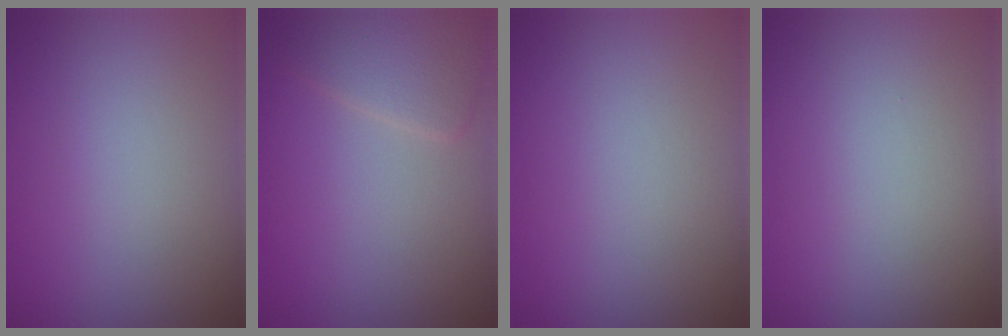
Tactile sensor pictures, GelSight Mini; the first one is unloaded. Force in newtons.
{"total": 2.7, "press": 2.7, "slide": 0.1}
{"total": 0.0}
{"total": 0.0}